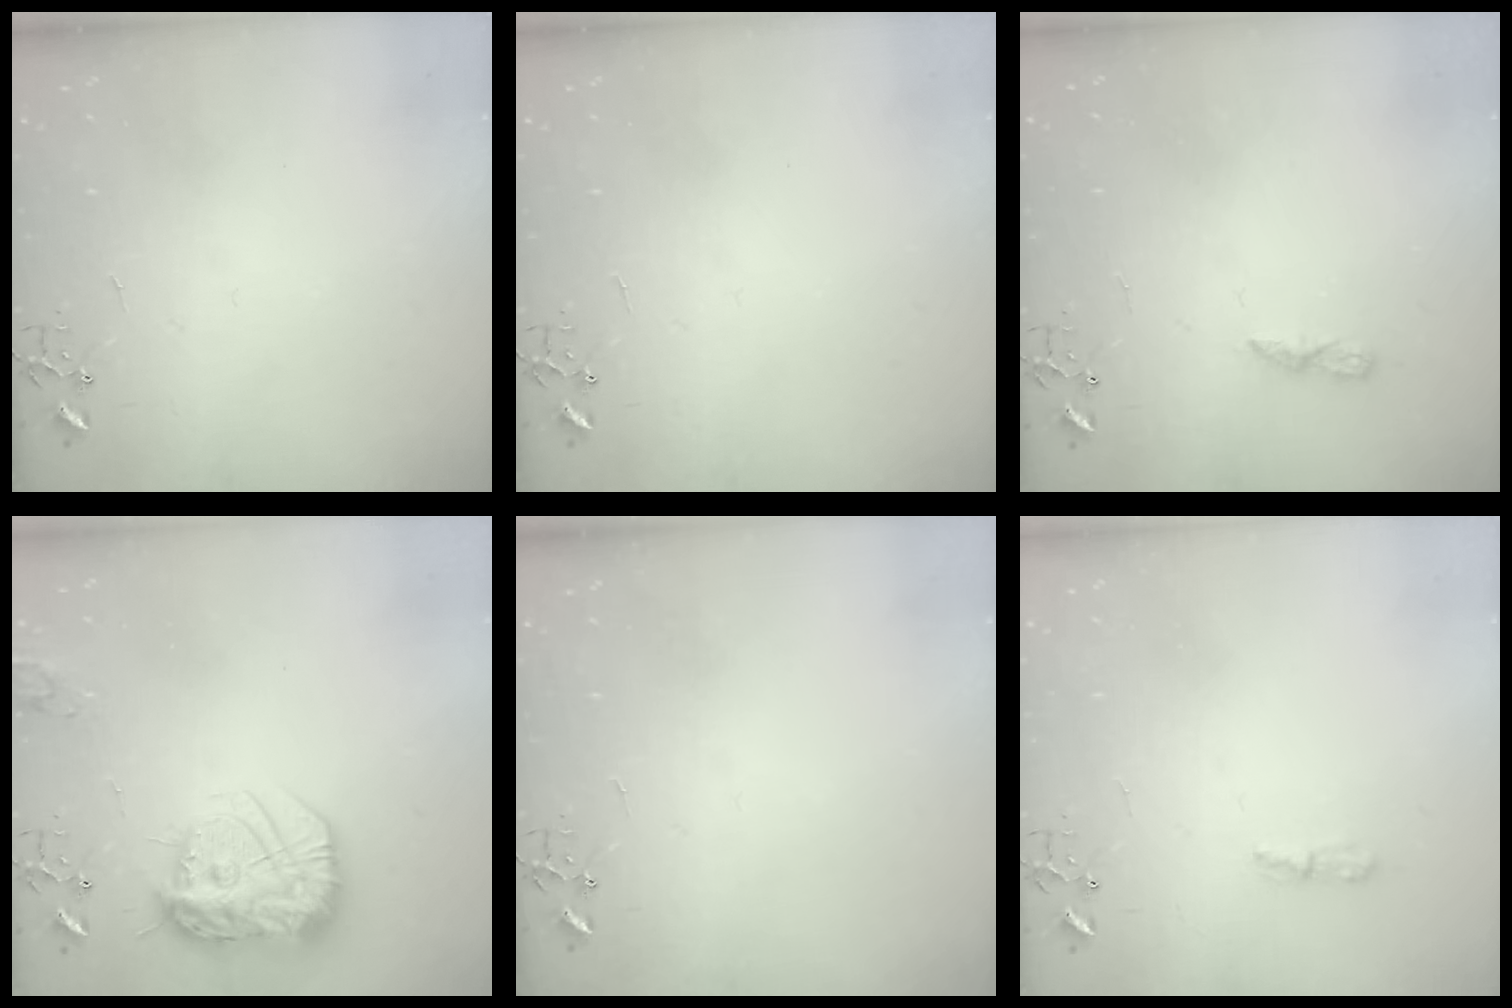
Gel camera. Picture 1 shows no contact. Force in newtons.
{"total": 0.0}
{"total": 5.5, "press": 5.4, "slide": 0.4}
{"total": 19.1, "press": 19.1, "slide": 1.1}
{"total": 0.0}
{"total": 4.7, "press": 4.7, "slide": 0.7}